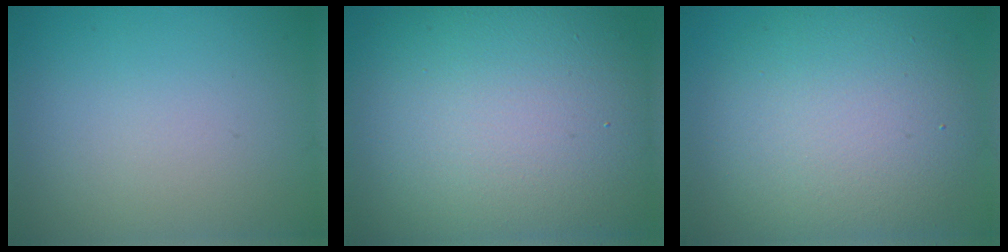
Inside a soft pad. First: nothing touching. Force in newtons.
{"total": 16.7, "press": 16.6, "slide": 1.6}
{"total": 9.4, "press": 9.4, "slide": 0.5}